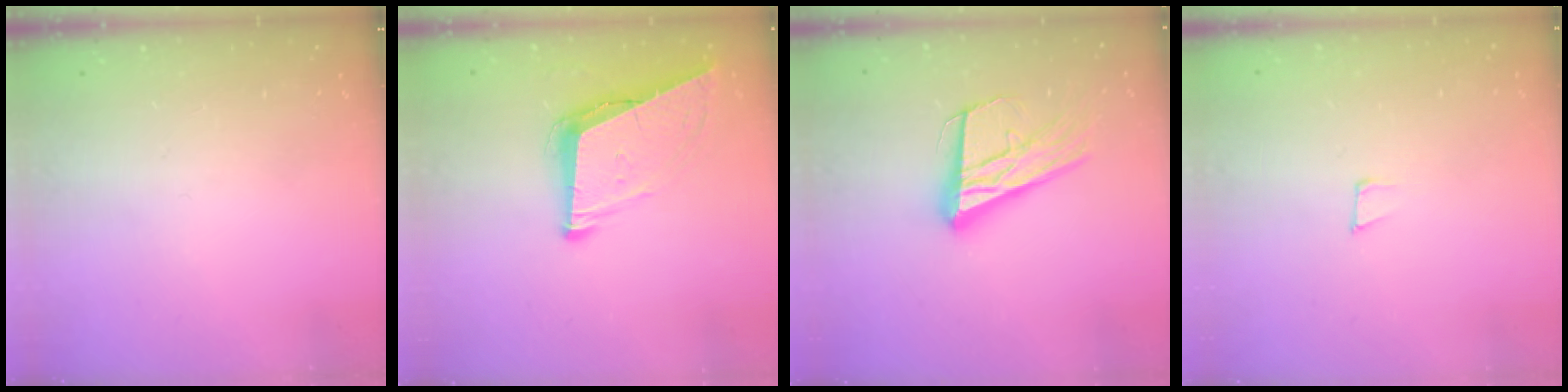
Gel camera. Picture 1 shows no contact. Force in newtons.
{"total": 9.2, "press": 8.7, "slide": 2.9}
{"total": 20.1, "press": 19.8, "slide": 3.8}
{"total": 4.9, "press": 4.7, "slide": 1.0}